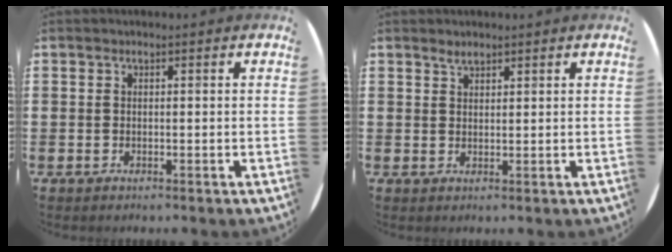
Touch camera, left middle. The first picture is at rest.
{"total": 1.4, "force": [1.3, 0.3, 0.3], "torque": [-0.007, 0.003, 0.023]}